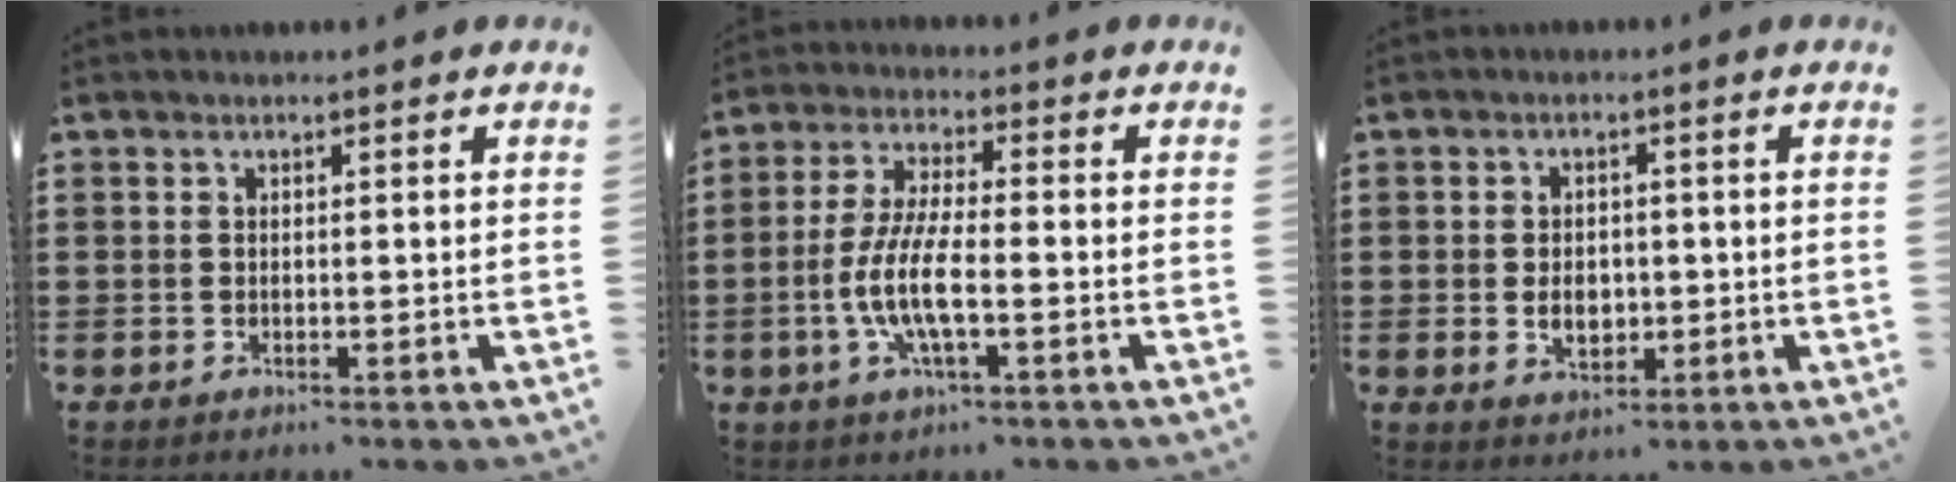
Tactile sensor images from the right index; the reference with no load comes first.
{"total": 8.0, "force": [-2.5, 2.0, 7.3], "torque": [-0.163, -0.012, -0.053]}
{"total": 3.8, "force": [-0.4, 2.8, 2.6], "torque": [-0.047, 0.005, -0.012]}